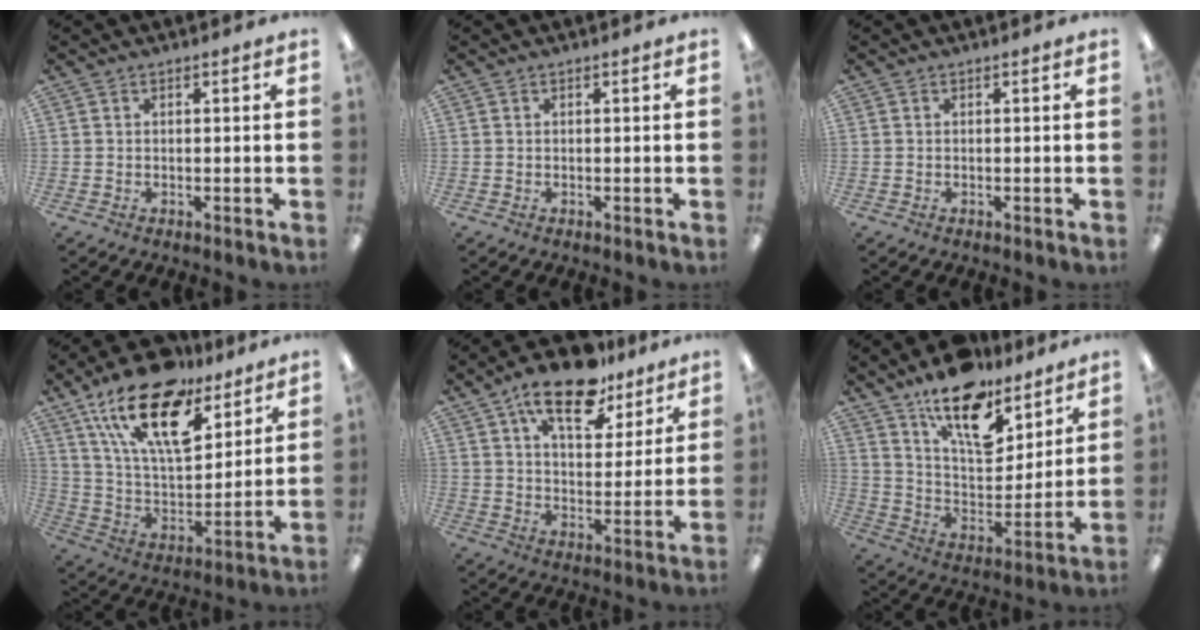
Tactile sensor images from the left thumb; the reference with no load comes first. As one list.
[{"total": 0.0}, {"total": 0.0}, {"total": 21.9, "force": [14.5, 9.4, 13.4], "torque": [-0.248, -0.078, 0.255]}, {"total": 17.5, "force": [12.1, 7.6, 10.1], "torque": [-0.165, -0.056, 0.207]}, {"total": 16.7, "force": [12.2, 7.4, 8.7], "torque": [-0.141, -0.078, 0.214]}]